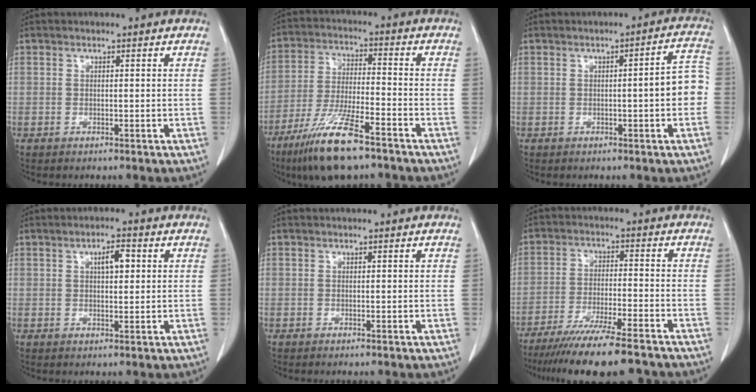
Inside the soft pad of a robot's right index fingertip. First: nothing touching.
{"total": 12.3, "force": [-8.4, 1.7, 8.9], "torque": [-0.177, -0.030, -0.150]}
{"total": 6.0, "force": [-0.8, 0.8, 5.9], "torque": [-0.066, 0.018, -0.015]}
{"total": 3.3, "force": [1.0, 1.0, 3.0], "torque": [-0.049, 0.004, 0.015]}
{"total": 0.0}
{"total": 16.1, "force": [-13.7, 1.0, 8.5], "torque": [-0.137, -0.032, -0.215]}